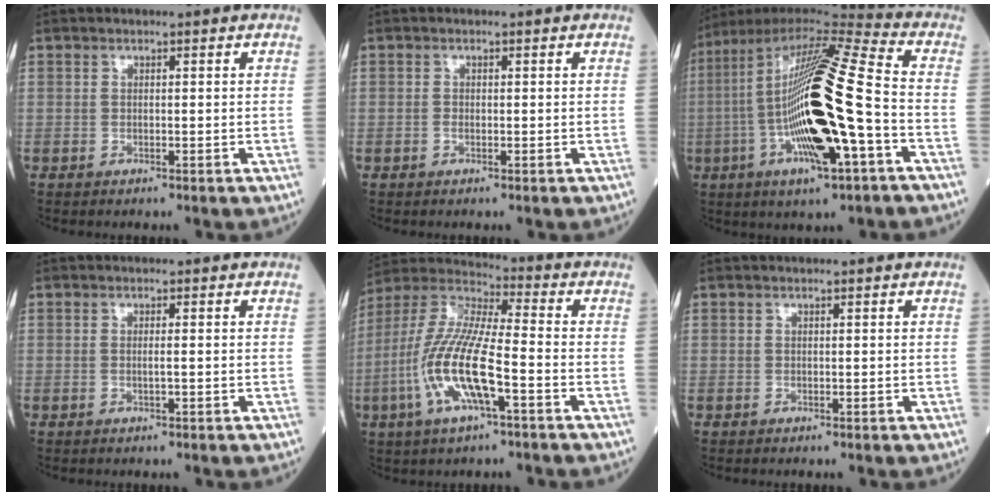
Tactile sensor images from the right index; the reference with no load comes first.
{"total": 0.5, "force": [-0.2, 0.3, 0.4], "torque": [-0.008, 0.001, -0.006]}
{"total": 24.5, "force": [-3.9, 3.0, 24.0], "torque": [-0.476, -0.016, -0.078]}
{"total": 1.0, "force": [-0.1, -0.1, 1.0], "torque": [-0.023, -0.002, -0.003]}
{"total": 14.1, "force": [-4.4, 2.6, 13.2], "torque": [-0.283, -0.003, -0.084]}
{"total": 0.0}